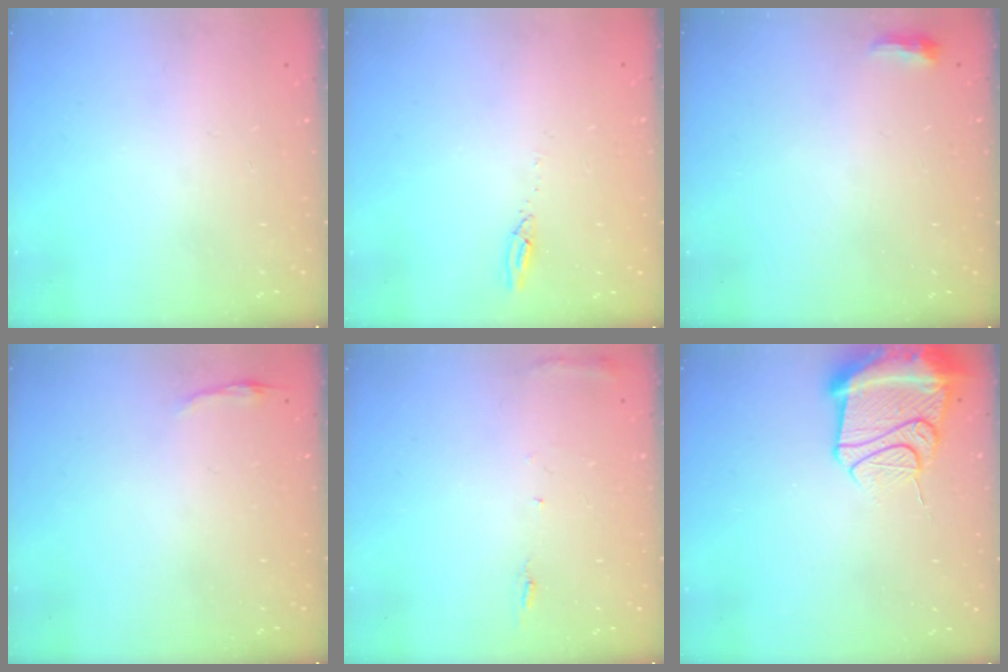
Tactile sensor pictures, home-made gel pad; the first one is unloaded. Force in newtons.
{"total": 2.7, "press": 2.7, "slide": 0.2}
{"total": 3.6, "press": 3.4, "slide": 1.0}
{"total": 2.8, "press": 2.8, "slide": 0.6}
{"total": 5.7, "press": 5.7, "slide": 0.6}
{"total": 15.3, "press": 15.2, "slide": 1.8}